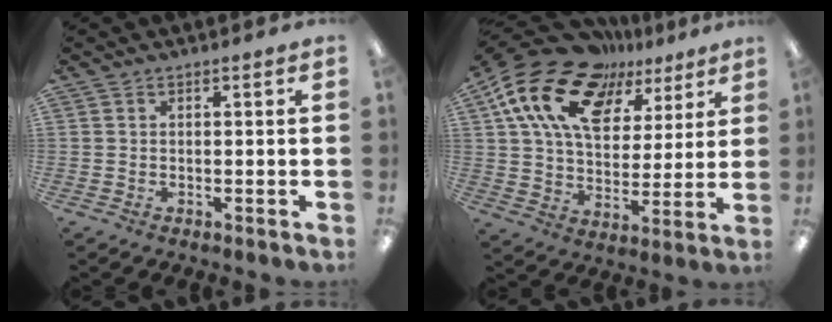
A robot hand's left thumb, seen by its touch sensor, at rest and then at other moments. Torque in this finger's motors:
{"motor_torque": [0.49, 0.57, 1.43, -1.34, 0.56]}